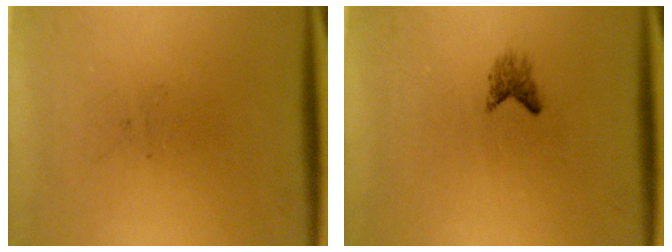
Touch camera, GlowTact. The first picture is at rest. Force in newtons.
{"total": 1.4}